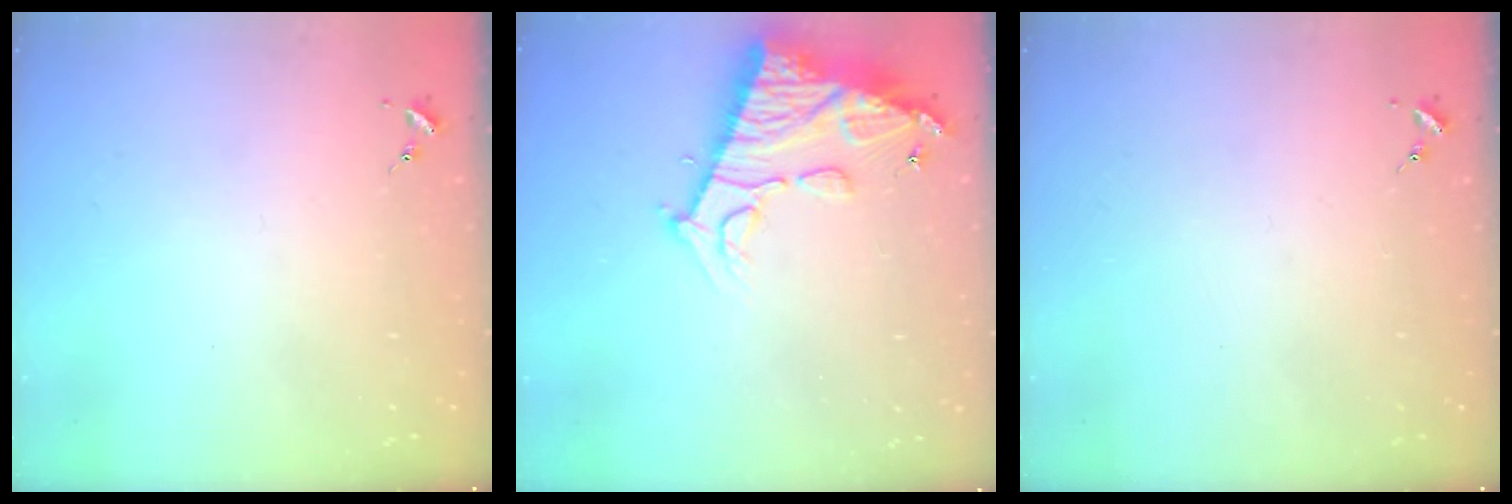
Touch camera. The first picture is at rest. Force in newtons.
{"total": 14.5, "press": 14.4, "slide": 1.4}
{"total": 0.0}